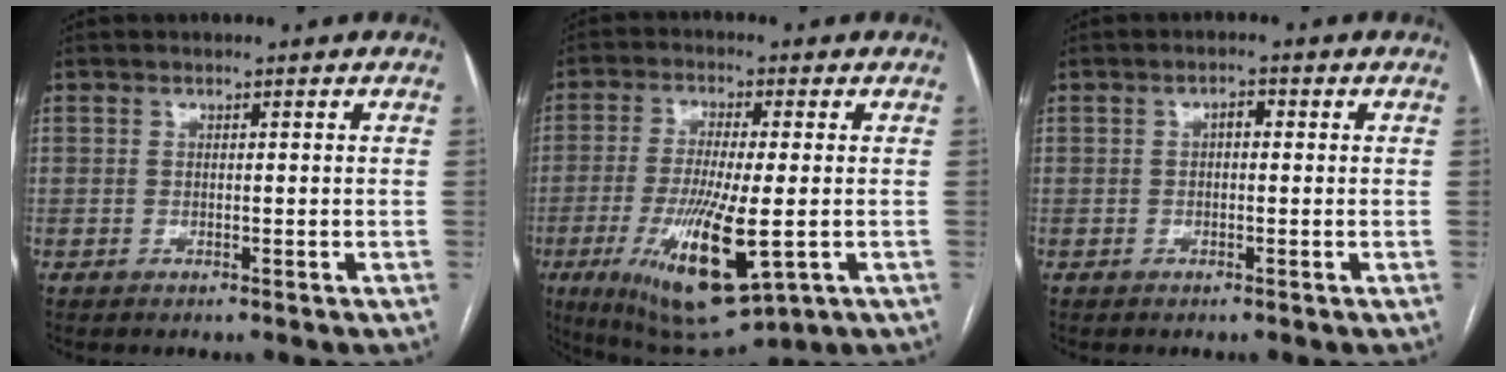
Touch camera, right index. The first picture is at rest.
{"total": 15.5, "force": [-4.4, 3.2, 14.5], "torque": [-0.274, -0.037, -0.062]}
{"total": 1.5, "force": [0.1, 0.7, 1.3], "torque": [-0.017, 0.005, -0.001]}